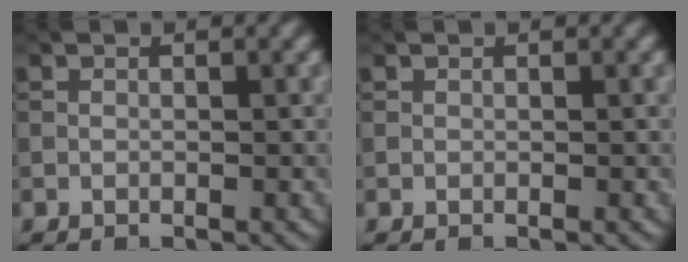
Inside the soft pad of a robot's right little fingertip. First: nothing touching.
{"total": 0.0}